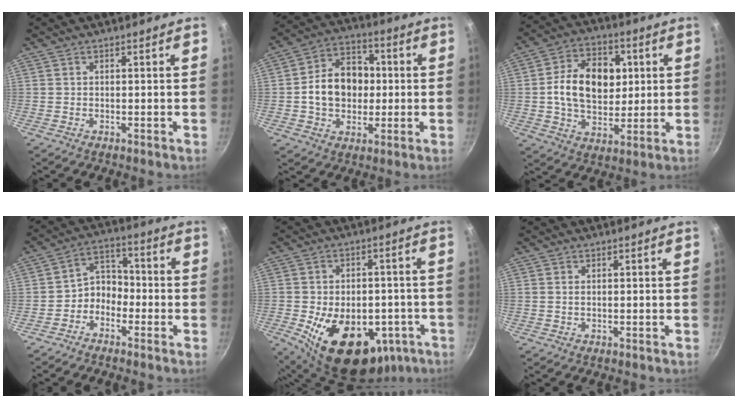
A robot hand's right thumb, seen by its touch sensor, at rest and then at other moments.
{"total": 13.5, "force": [-0.1, 10.4, 8.6], "torque": [-0.108, 0.024, -0.011]}
{"total": 15.7, "force": [2.1, 11.1, 10.9], "torque": [-0.143, 0.007, 0.028]}
{"total": 6.0, "force": [-2.8, 4.6, 2.7], "torque": [-0.014, 0.046, -0.065]}
{"total": 21.2, "force": [-7.4, 13.7, 14.3], "torque": [-0.190, 0.020, -0.087]}
{"total": 0.6, "force": [0.1, 0.3, 0.5], "torque": [-0.009, 0.000, 0.001]}